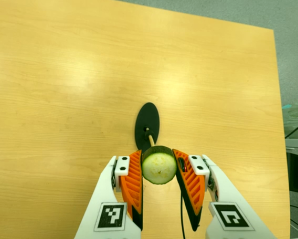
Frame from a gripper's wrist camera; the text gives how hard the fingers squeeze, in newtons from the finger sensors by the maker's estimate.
{"total": 8.4, "left": 7.7, "right": 9.1}